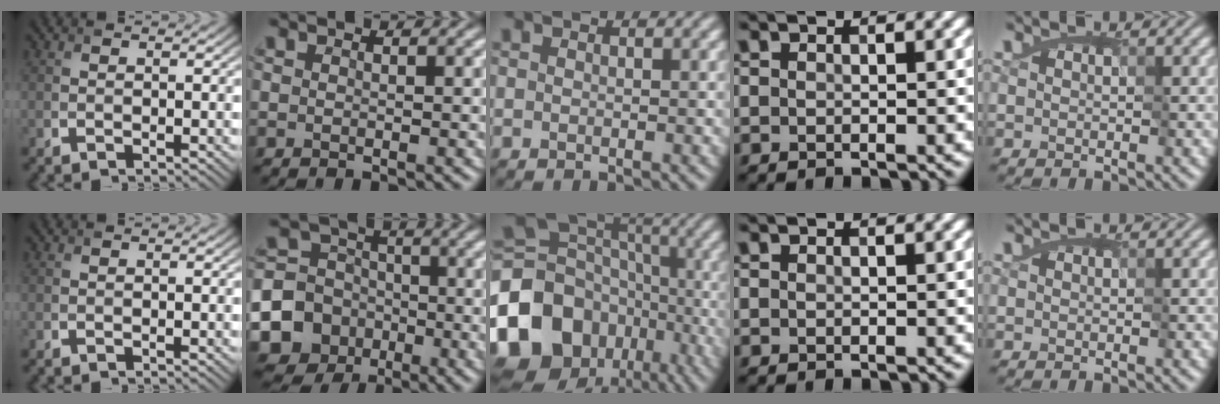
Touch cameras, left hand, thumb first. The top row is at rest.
{"index": {"total": 15.0, "force": [-5.4, 13.7, 2.9], "torque": [-0.087, -0.040, -0.112]}, "middle": {"total": 17.2, "force": [-6.5, 13.6, 8.3], "torque": [-0.206, 0.007, -0.120]}}